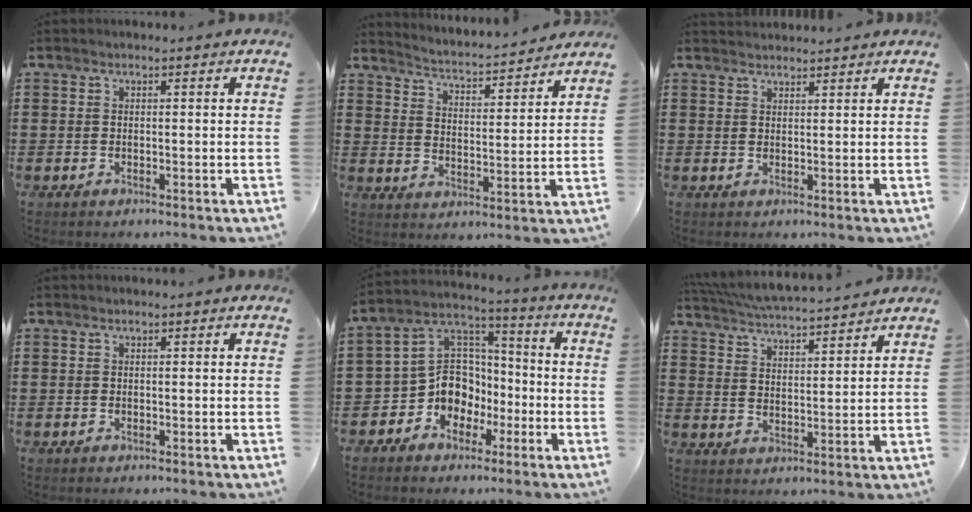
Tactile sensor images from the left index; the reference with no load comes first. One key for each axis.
{"total": 3.1, "fx": 3.1, "fy": -0.2, "fz": 0.3, "tx": -0.026, "ty": -0.034, "tz": 0.045}
{"total": 1.6, "fx": 1.6, "fy": 0.2, "fz": 0.0, "tx": -0.003, "ty": 0.000, "tz": 0.032}
{"total": 0.0}
{"total": 8.9, "fx": -3.4, "fy": 7.7, "fz": 2.8, "tx": -0.097, "ty": 0.004, "tz": -0.067}
{"total": 5.2, "fx": 5.0, "fy": 0.1, "fz": 1.2, "tx": -0.048, "ty": -0.029, "tz": 0.086}